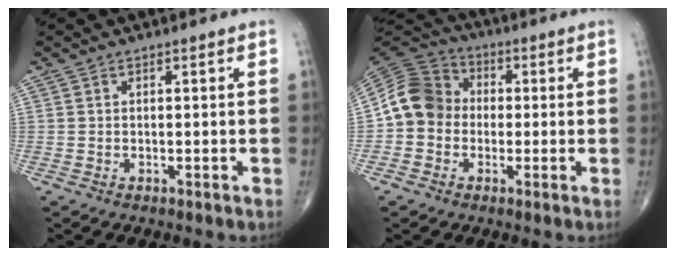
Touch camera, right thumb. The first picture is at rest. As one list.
[{"total": 10.5, "force": [-0.7, 9.3, 4.9], "torque": [-0.076, 0.034, -0.028]}]